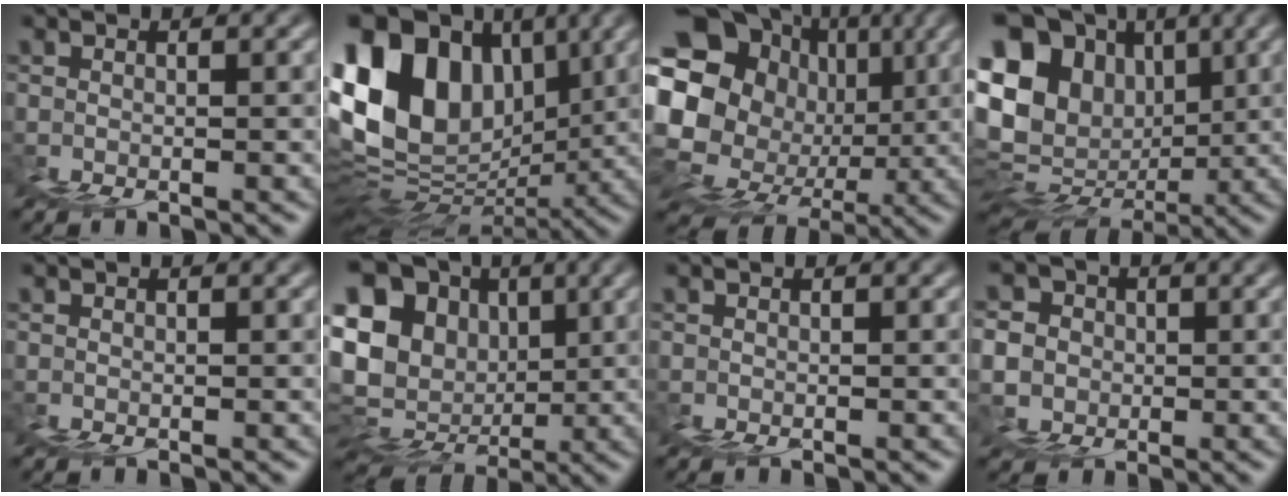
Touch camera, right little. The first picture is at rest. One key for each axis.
{"total": 14.9, "fx": 5.8, "fy": 10.3, "fz": 9.0, "tx": -0.172, "ty": 0.044, "tz": 0.109}
{"total": 17.8, "fx": 3.0, "fy": 15.3, "fz": 8.6, "tx": -0.166, "ty": 0.008, "tz": 0.046}
{"total": 17.1, "fx": 4.3, "fy": 14.1, "fz": 8.6, "tx": -0.176, "ty": 0.038, "tz": 0.086}
{"total": 0.0}
{"total": 15.7, "fx": 4.0, "fy": 14.1, "fz": 5.6, "tx": -0.146, "ty": 0.040, "tz": 0.069}
{"total": 0.0}
{"total": 5.9, "fx": -1.2, "fy": 5.5, "fz": 2.0, "tx": -0.028, "ty": 0.003, "tz": -0.036}